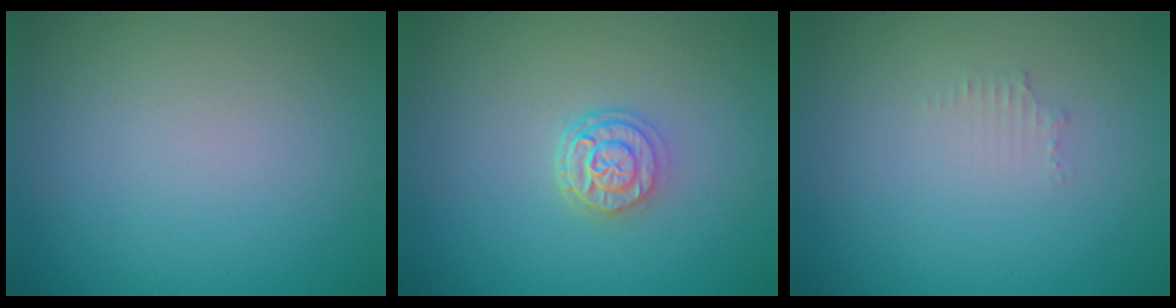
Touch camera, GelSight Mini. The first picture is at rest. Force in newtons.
{"total": 3.0, "press": 2.4, "slide": 1.9}
{"total": 0.9, "press": 0.8, "slide": 0.1}